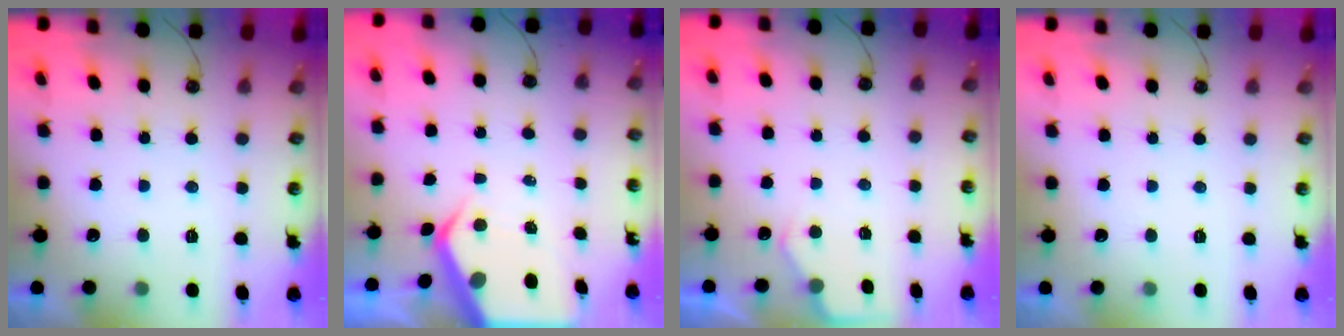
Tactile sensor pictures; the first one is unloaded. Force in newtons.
{"total": 6.3, "press": 6.3, "slide": 0.6}
{"total": 3.3, "press": 3.3, "slide": 0.4}
{"total": 0.0}